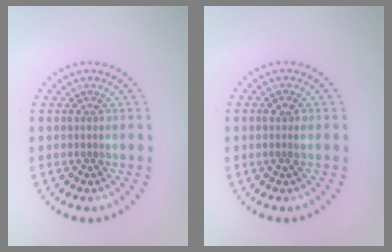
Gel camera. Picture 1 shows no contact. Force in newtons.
{"total": 1.2, "press": 1.1, "slide": 0.6}